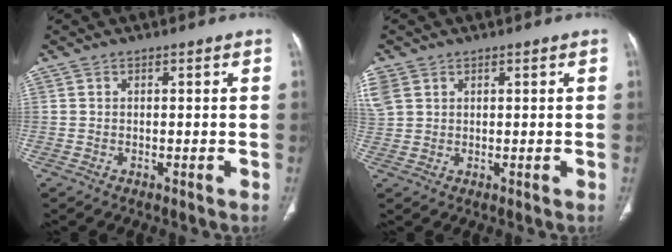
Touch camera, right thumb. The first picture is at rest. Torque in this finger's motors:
{"motor_torque": [-0.28, 0.49, 0.59, 0.15, 0.01]}